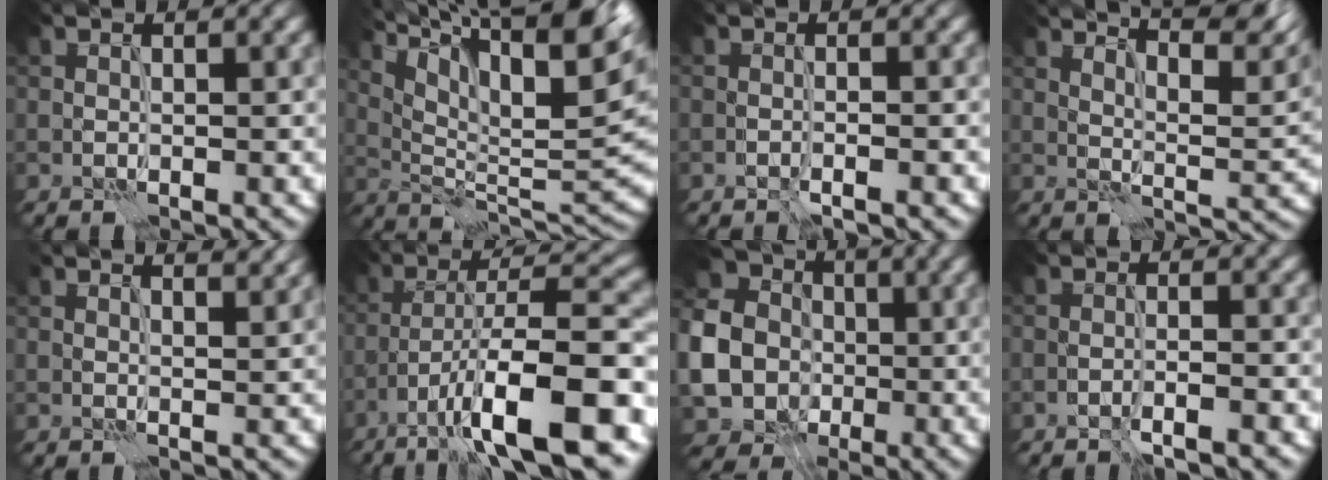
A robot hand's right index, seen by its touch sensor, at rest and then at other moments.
{"total": 15.3, "force": [9.2, 5.1, 11.2], "torque": [-0.199, 0.031, 0.150]}
{"total": 1.1, "force": [-0.7, 0.2, 0.8], "torque": [-0.009, -0.005, -0.011]}
{"total": 10.0, "force": [7.5, 2.0, 6.3], "torque": [-0.076, 0.021, 0.089]}
{"total": 3.9, "force": [3.0, 1.4, 2.1], "torque": [-0.009, 0.020, 0.017]}
{"total": 11.5, "force": [-5.9, 2.6, 9.6], "torque": [-0.146, 0.013, -0.096]}
{"total": 10.4, "force": [-1.5, 9.3, 4.5], "torque": [-0.123, -0.020, -0.033]}
{"total": 1.8, "force": [-1.3, 0.3, 1.3], "torque": [-0.013, 0.002, -0.026]}